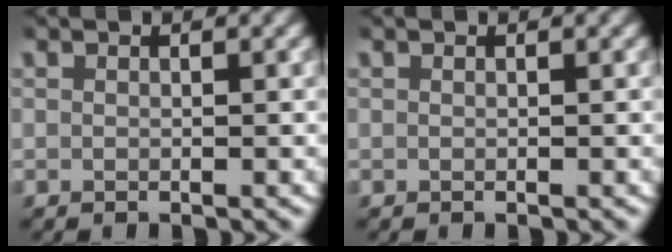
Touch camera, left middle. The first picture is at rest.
{"total": 0.0}